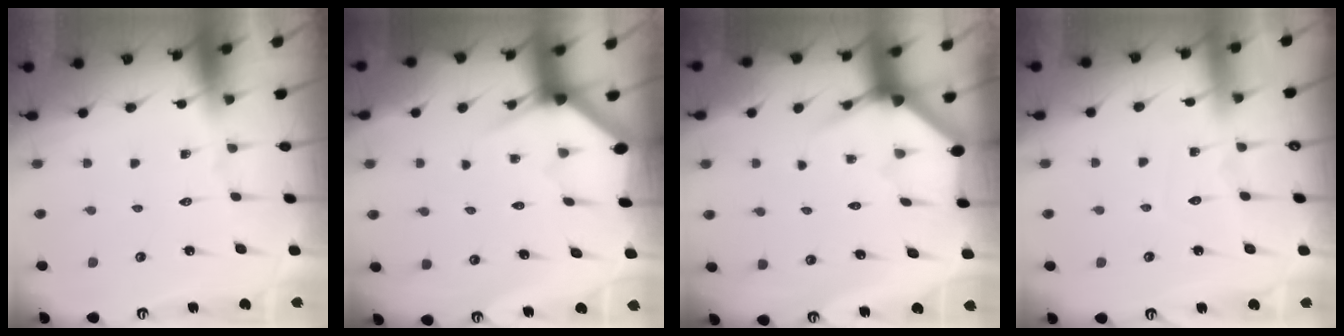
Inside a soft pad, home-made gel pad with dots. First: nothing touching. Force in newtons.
{"total": 2.9, "press": 2.9, "slide": 0.1}
{"total": 3.4, "press": 3.4, "slide": 0.1}
{"total": 4.4, "press": 4.4, "slide": 0.4}